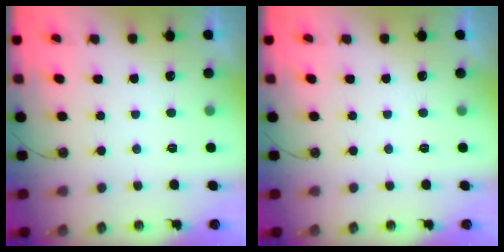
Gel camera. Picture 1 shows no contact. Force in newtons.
{"total": 0.0}